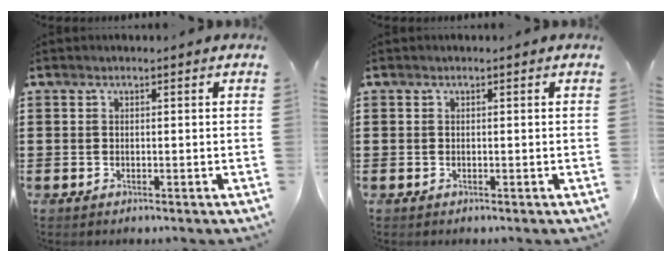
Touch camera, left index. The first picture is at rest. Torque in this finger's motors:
{"motor_torque": [-0.02, 0.01, 0.01, -0.01]}